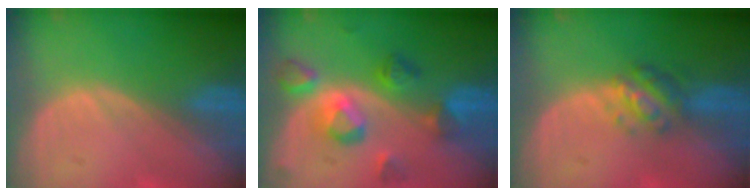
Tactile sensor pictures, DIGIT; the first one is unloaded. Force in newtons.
{"total": 7.7, "press": 7.7, "slide": 0.1}
{"total": 4.9, "press": 4.4, "slide": 2.0}